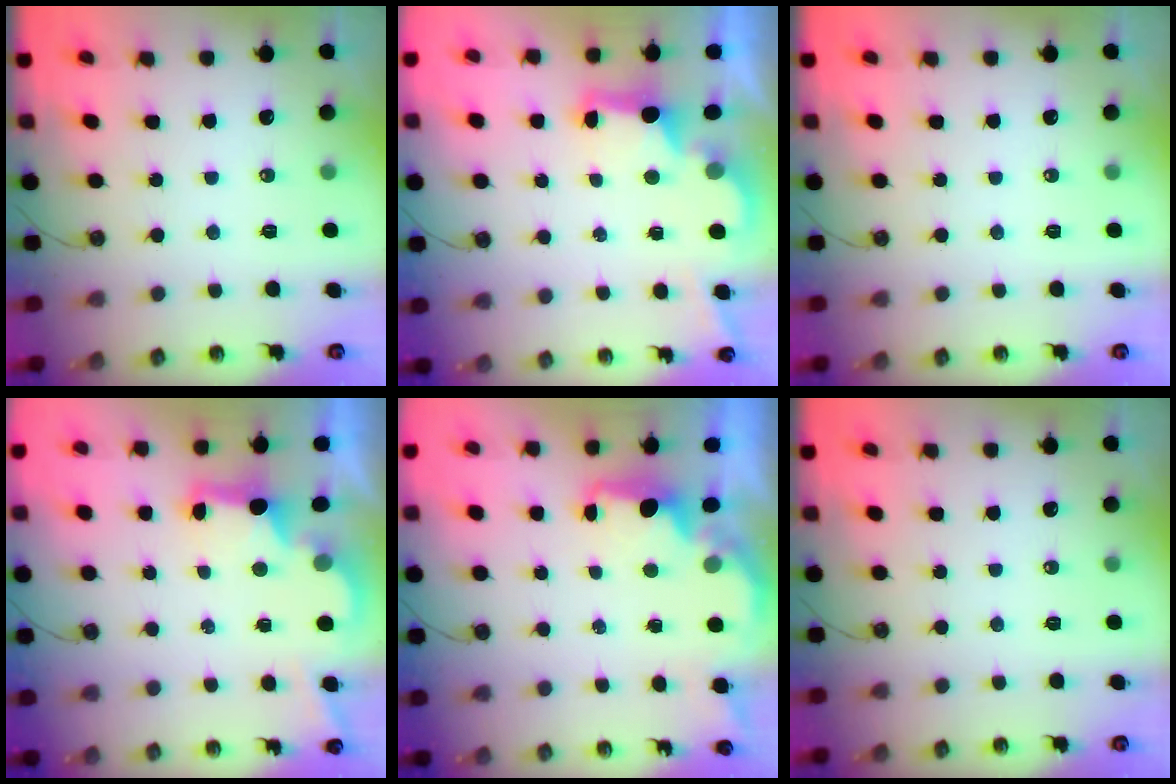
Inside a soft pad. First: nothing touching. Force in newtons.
{"total": 2.9, "press": 2.8, "slide": 0.9}
{"total": 0.0}
{"total": 2.9, "press": 2.7, "slide": 0.9}
{"total": 1.8, "press": 1.7, "slide": 0.5}
{"total": 0.0}